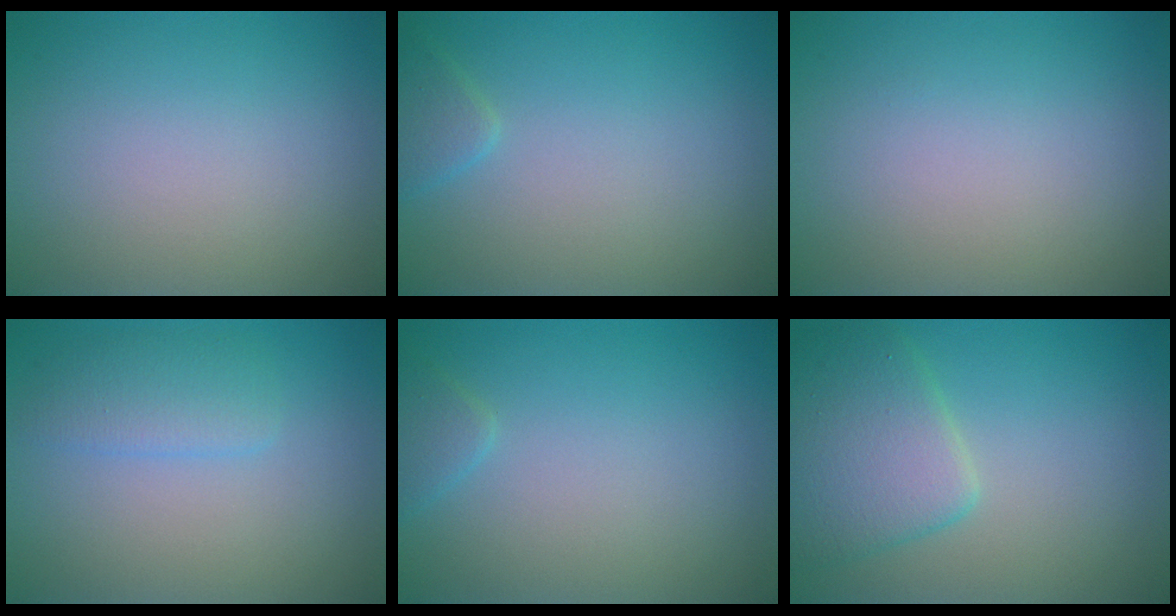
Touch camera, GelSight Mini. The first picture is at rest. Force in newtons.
{"total": 1.4, "press": 1.4, "slide": 0.1}
{"total": 0.0}
{"total": 2.3, "press": 2.3, "slide": 0.1}
{"total": 1.3, "press": 1.3, "slide": 0.0}
{"total": 5.1, "press": 5.1, "slide": 0.3}